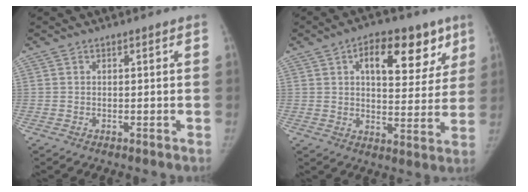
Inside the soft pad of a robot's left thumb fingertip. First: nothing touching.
{"total": 15.5, "force": [7.3, 8.2, 10.9], "torque": [-0.101, -0.015, 0.105]}